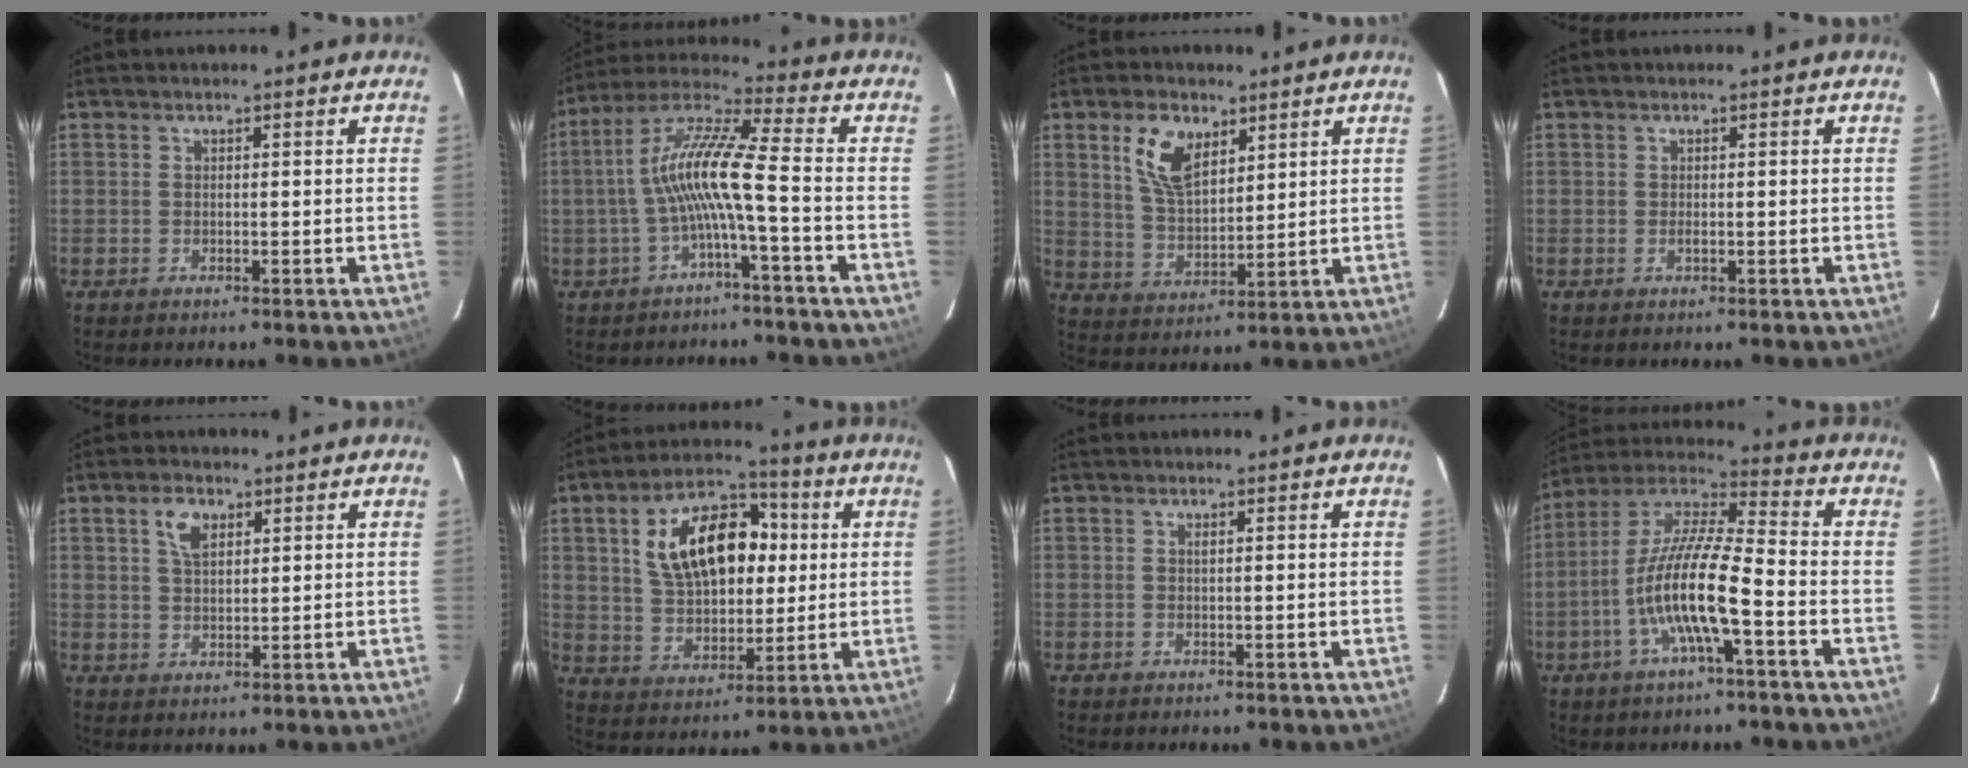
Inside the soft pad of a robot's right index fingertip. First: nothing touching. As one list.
[{"total": 11.3, "force": [-2.8, 0.1, 11.0], "torque": [-0.226, 0.018, -0.057]}, {"total": 9.4, "force": [4.6, 5.0, 6.4], "torque": [-0.125, 0.012, 0.096]}, {"total": 0.5, "force": [-0.1, 0.3, 0.4], "torque": [-0.007, 0.000, -0.001]}, {"total": 4.3, "force": [2.1, 2.4, 2.9], "torque": [-0.054, 0.010, 0.039]}, {"total": 16.8, "force": [3.9, 9.9, 13.0], "torque": [-0.235, 0.031, 0.072]}, {"total": 0.0}, {"total": 13.6, "force": [-4.6, 1.9, 12.6], "torque": [-0.249, 0.002, -0.095]}]